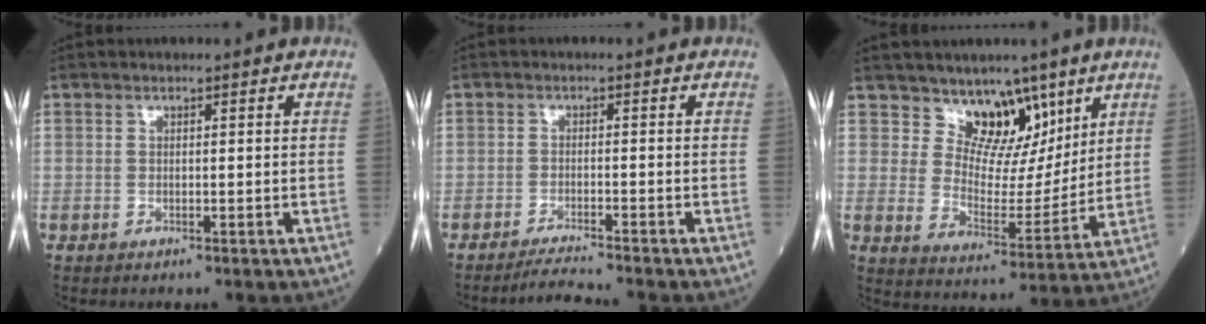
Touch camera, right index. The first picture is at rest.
{"total": 3.4, "force": [-3.1, -1.3, 0.4], "torque": [-0.015, -0.020, -0.057]}
{"total": 8.9, "force": [6.4, 5.1, 3.5], "torque": [-0.043, -0.004, 0.112]}